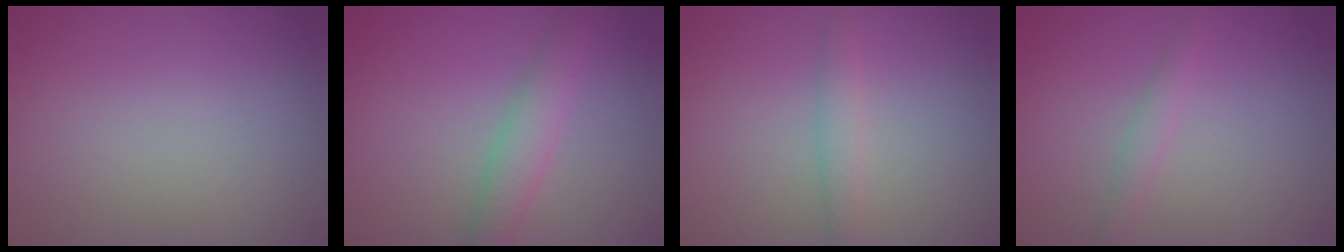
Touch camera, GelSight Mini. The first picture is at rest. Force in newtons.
{"total": 3.0, "press": 3.0, "slide": 0.1}
{"total": 1.6, "press": 1.6, "slide": 0.0}
{"total": 1.2, "press": 1.2, "slide": 0.1}